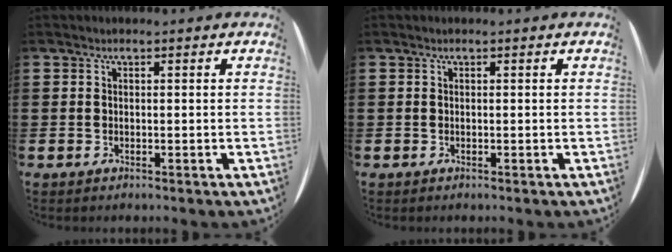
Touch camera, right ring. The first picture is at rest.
{"total": 0.0}